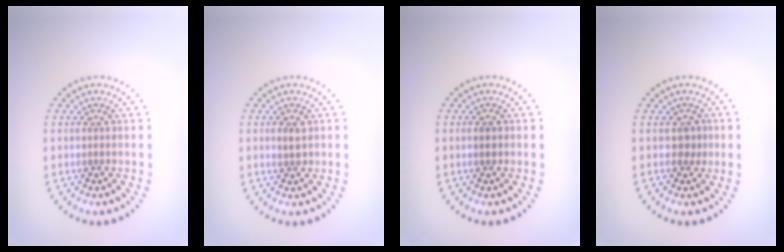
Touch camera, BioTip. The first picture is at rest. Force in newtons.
{"total": 1.2, "press": 1.2, "slide": 0.1}
{"total": 0.7, "press": 0.7, "slide": 0.1}
{"total": 1.4, "press": 1.2, "slide": 0.6}